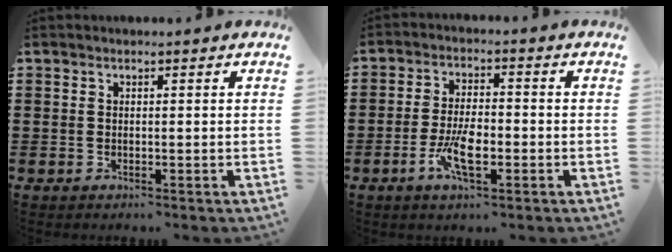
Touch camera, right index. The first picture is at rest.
{"total": 6.5, "force": [-2.4, 2.3, 5.6], "torque": [-0.125, -0.007, -0.049]}